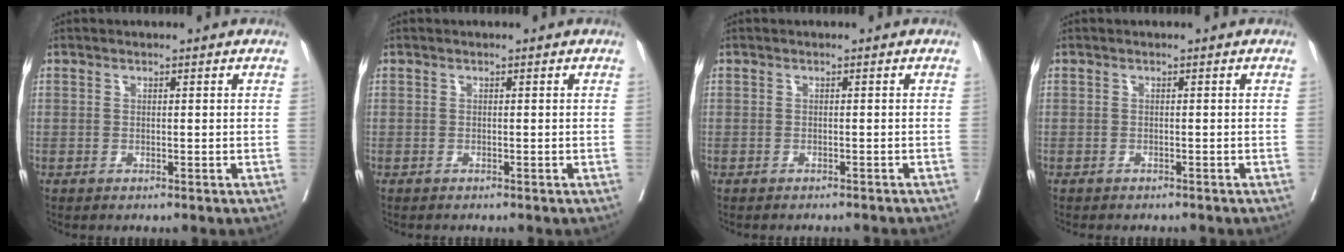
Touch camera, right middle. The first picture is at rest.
{"total": 0.5, "force": [-0.5, 0.0, 0.1], "torque": [0.000, -0.001, -0.010]}
{"total": 4.4, "force": [-4.2, 0.4, 1.0], "torque": [-0.014, -0.010, -0.046]}
{"total": 3.4, "force": [-3.1, 1.0, 1.1], "torque": [-0.018, -0.006, -0.038]}